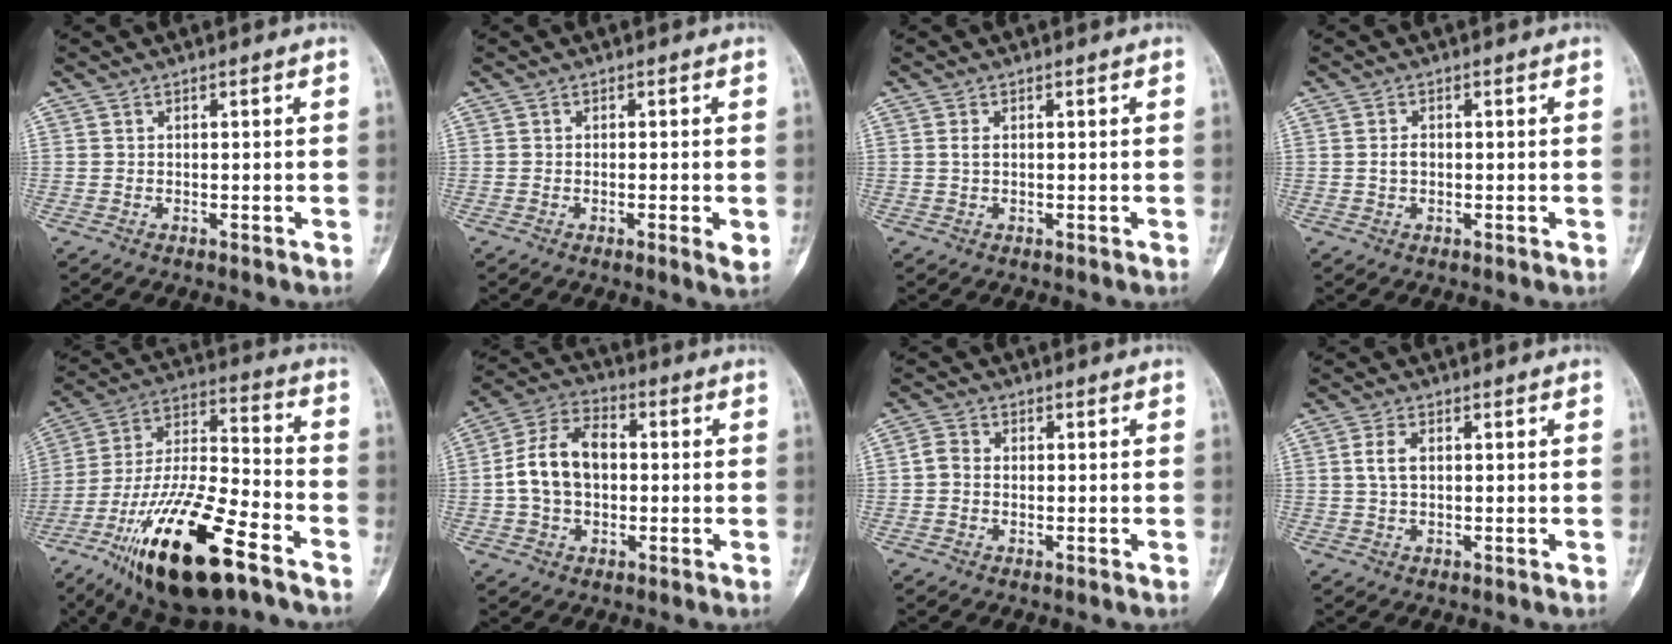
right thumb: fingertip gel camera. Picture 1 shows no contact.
{"total": 2.8, "force": [-0.4, 0.4, 2.7], "torque": [-0.046, -0.008, -0.009]}
{"total": 1.1, "force": [0.2, 0.6, 0.9], "torque": [-0.015, 0.003, 0.005]}
{"total": 1.8, "force": [-0.1, 1.2, 1.3], "torque": [-0.023, 0.004, -0.003]}
{"total": 24.7, "force": [-13.7, 7.6, 19.0], "torque": [-0.373, 0.056, -0.242]}
{"total": 11.8, "force": [0.0, 8.0, 8.6], "torque": [-0.148, 0.030, -0.007]}
{"total": 2.7, "force": [-0.1, 2.3, 1.5], "torque": [-0.023, 0.008, -0.011]}
{"total": 3.2, "force": [0.5, 1.8, 2.6], "torque": [-0.051, 0.004, 0.010]}